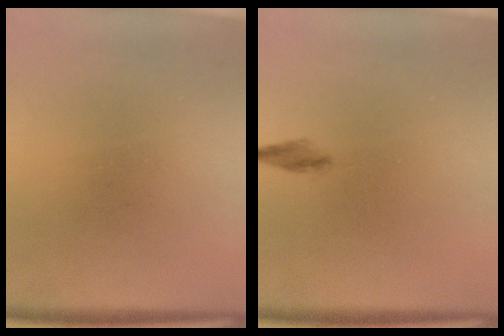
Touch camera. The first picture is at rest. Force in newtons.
{"total": 1.3}